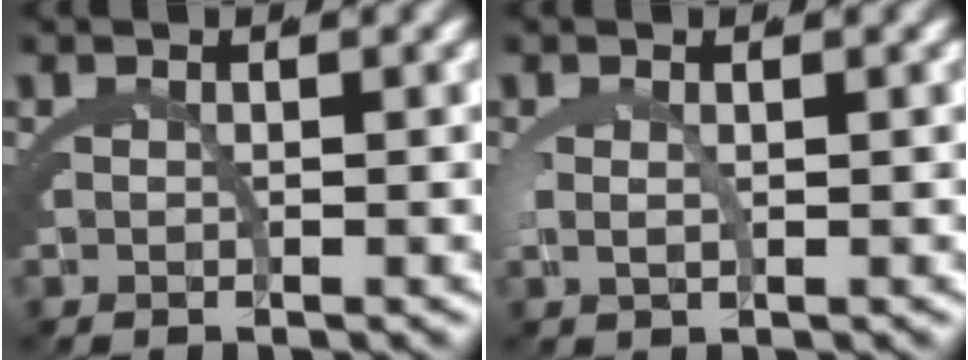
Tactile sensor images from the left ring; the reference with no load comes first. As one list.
[{"total": 1.1, "force": [0.4, 0.0, 1.0], "torque": [-0.034, -0.010, 0.015]}]